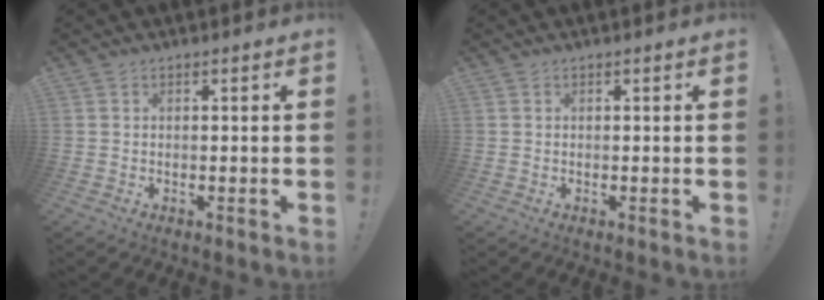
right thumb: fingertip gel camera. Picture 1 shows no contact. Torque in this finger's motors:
{"motor_torque": [0.00, 0.00, 0.00, 0.00, 0.00]}